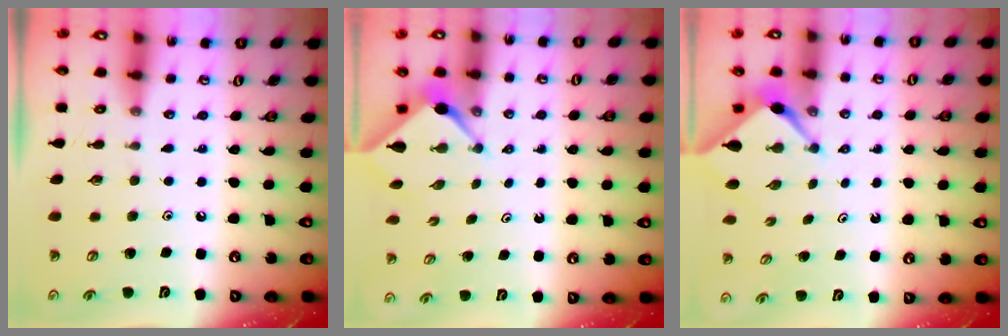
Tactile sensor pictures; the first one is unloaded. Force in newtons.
{"total": 2.4, "press": 2.4, "slide": 0.3}
{"total": 2.3, "press": 2.3, "slide": 0.3}